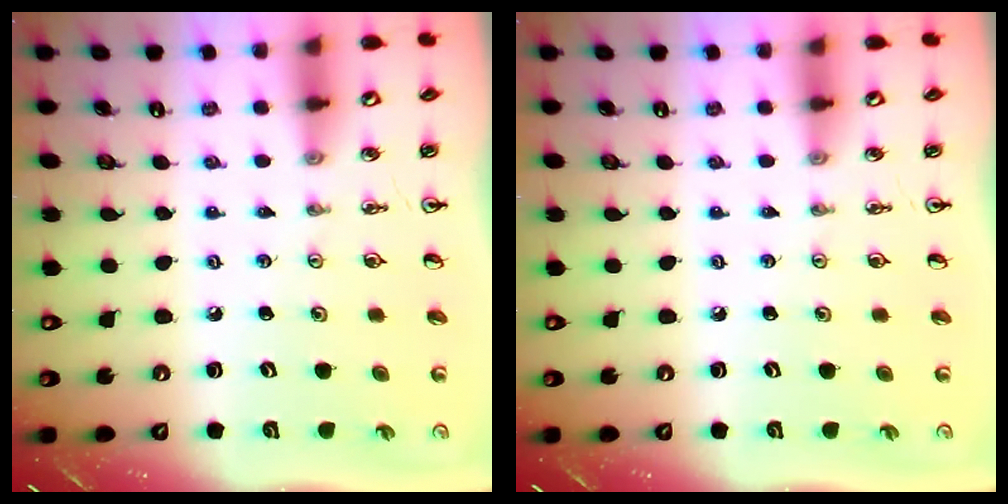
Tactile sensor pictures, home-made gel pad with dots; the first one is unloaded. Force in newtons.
{"total": 0.0}